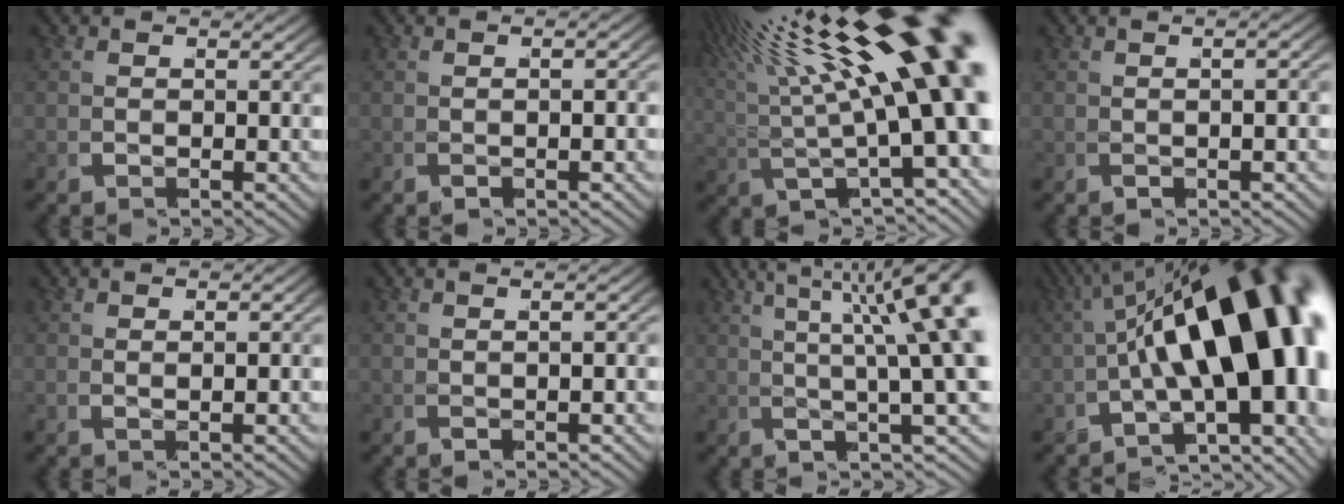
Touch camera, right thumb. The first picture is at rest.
{"total": 2.8, "force": [-0.1, 1.6, 2.3], "torque": [-0.035, 0.002, -0.006]}
{"total": 10.8, "force": [3.1, 4.6, 9.3], "torque": [-0.129, 0.014, 0.042]}
{"total": 3.9, "force": [0.4, 1.9, 3.4], "torque": [-0.042, 0.011, -0.001]}
{"total": 0.6, "force": [0.4, -0.2, 0.4], "torque": [0.000, 0.009, 0.002]}
{"total": 3.1, "force": [0.4, 1.5, 2.7], "torque": [-0.036, 0.005, 0.001]}
{"total": 8.0, "force": [1.5, 3.4, 7.1], "torque": [-0.090, -0.002, 0.017]}
{"total": 17.6, "force": [-1.2, 9.1, 15.0], "torque": [-0.224, -0.031, -0.013]}